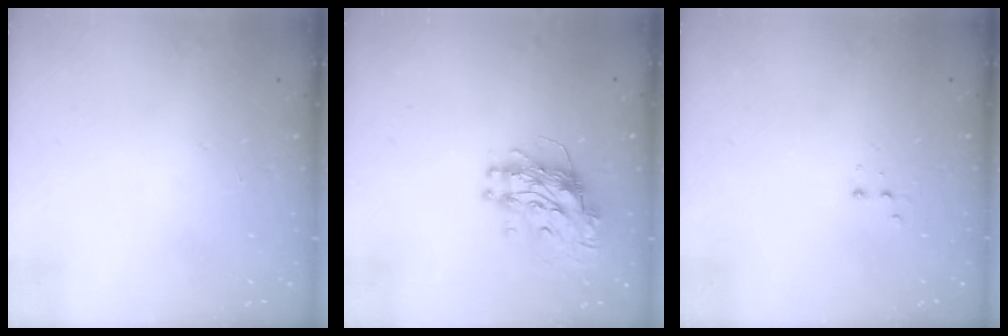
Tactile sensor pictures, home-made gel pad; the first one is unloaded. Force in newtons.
{"total": 11.5, "press": 11.4, "slide": 1.3}
{"total": 2.4, "press": 2.2, "slide": 0.9}